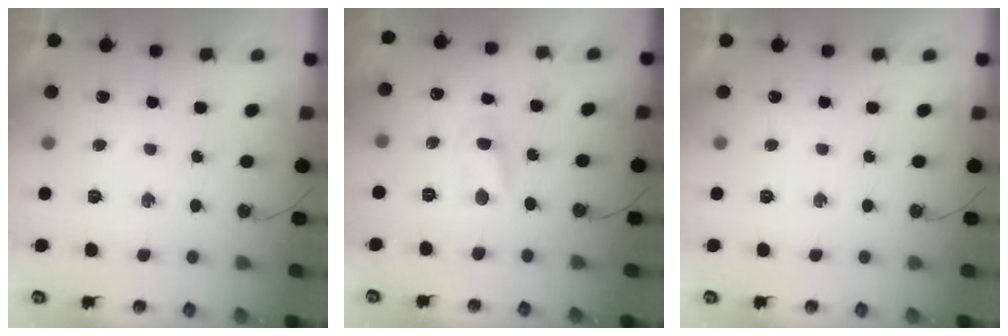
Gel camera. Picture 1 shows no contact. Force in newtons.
{"total": 2.0, "press": 1.9, "slide": 0.7}
{"total": 0.0}